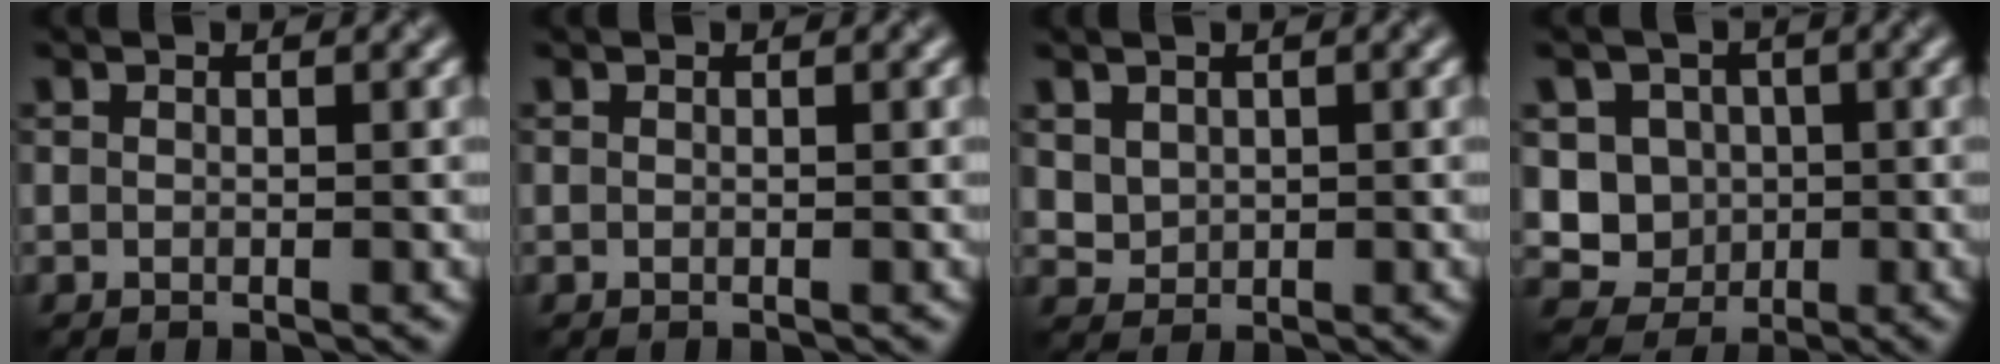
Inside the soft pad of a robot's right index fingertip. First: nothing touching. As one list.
[{"total": 0.0}, {"total": 1.9, "force": [0.8, 1.6, 0.7], "torque": [-0.026, -0.009, 0.030]}, {"total": 5.7, "force": [0.0, 5.4, 1.8], "torque": [-0.016, 0.011, -0.027]}]